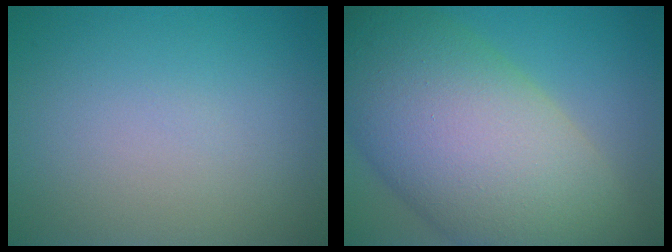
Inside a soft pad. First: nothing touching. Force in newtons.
{"total": 15.9, "press": 15.9, "slide": 0.6}